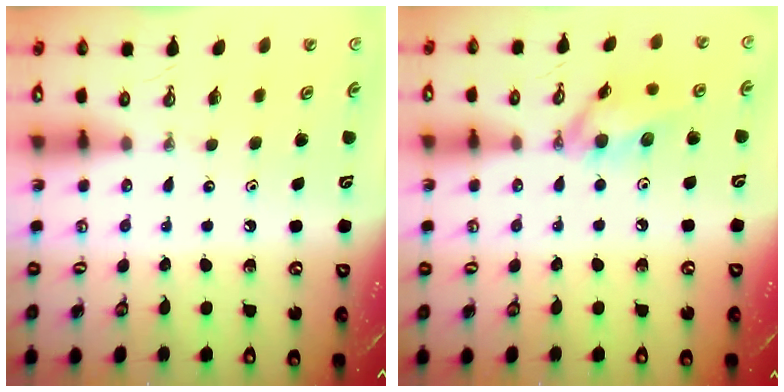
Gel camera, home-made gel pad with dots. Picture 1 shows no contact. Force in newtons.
{"total": 11.6, "press": 11.5, "slide": 1.4}